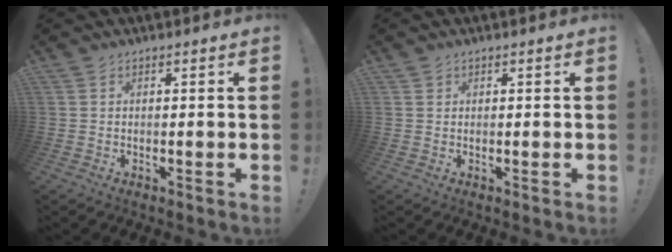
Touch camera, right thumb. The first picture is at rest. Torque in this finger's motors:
{"motor_torque": [0.05, 0.00, 0.40, -0.20, -0.04]}